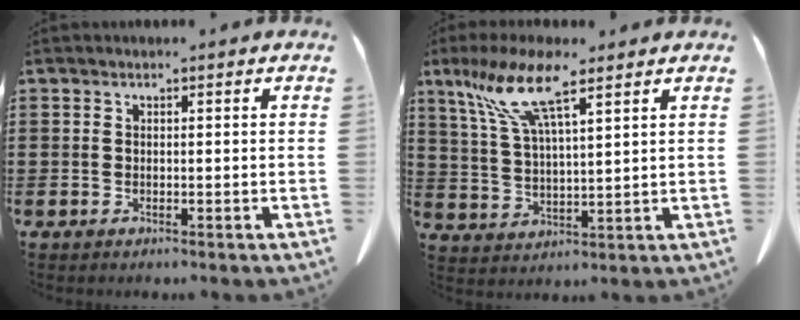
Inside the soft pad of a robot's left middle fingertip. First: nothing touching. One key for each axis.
{"total": 10.5, "fx": 6.9, "fy": 2.3, "fz": 7.6, "tx": -0.172, "ty": -0.010, "tz": 0.122}